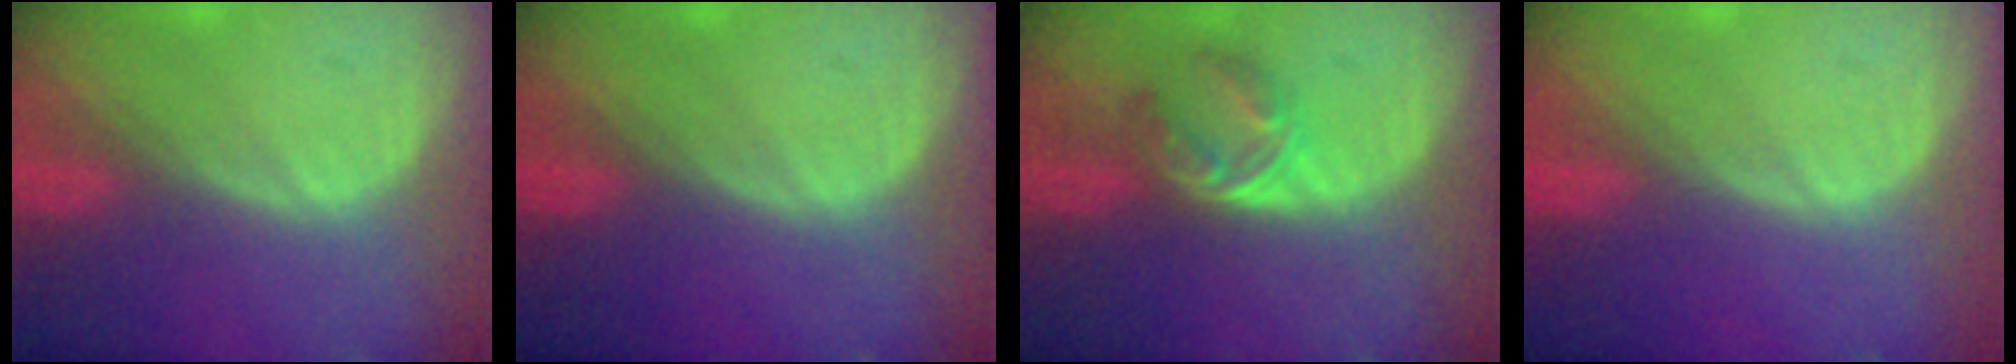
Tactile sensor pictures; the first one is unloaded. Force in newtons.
{"total": 0.0}
{"total": 5.8, "press": 4.7, "slide": 3.5}
{"total": 0.0}